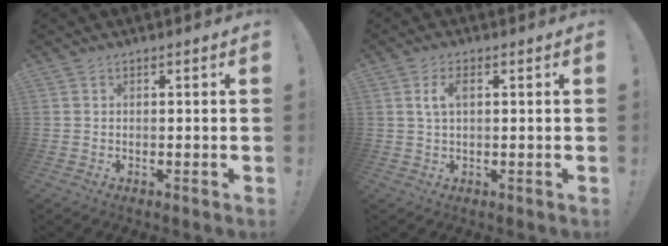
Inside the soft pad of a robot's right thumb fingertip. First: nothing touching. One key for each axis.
{"total": 4.0, "fx": 1.0, "fy": 1.8, "fz": 3.4, "tx": -0.063, "ty": 0.004, "tz": 0.016}